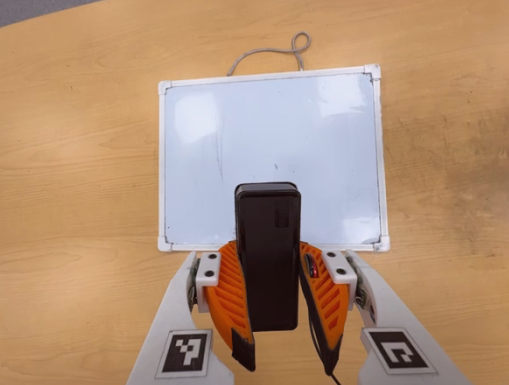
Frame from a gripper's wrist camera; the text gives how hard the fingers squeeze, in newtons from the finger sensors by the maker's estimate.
{"total": 8.0, "left": 7.0, "right": 9.1}